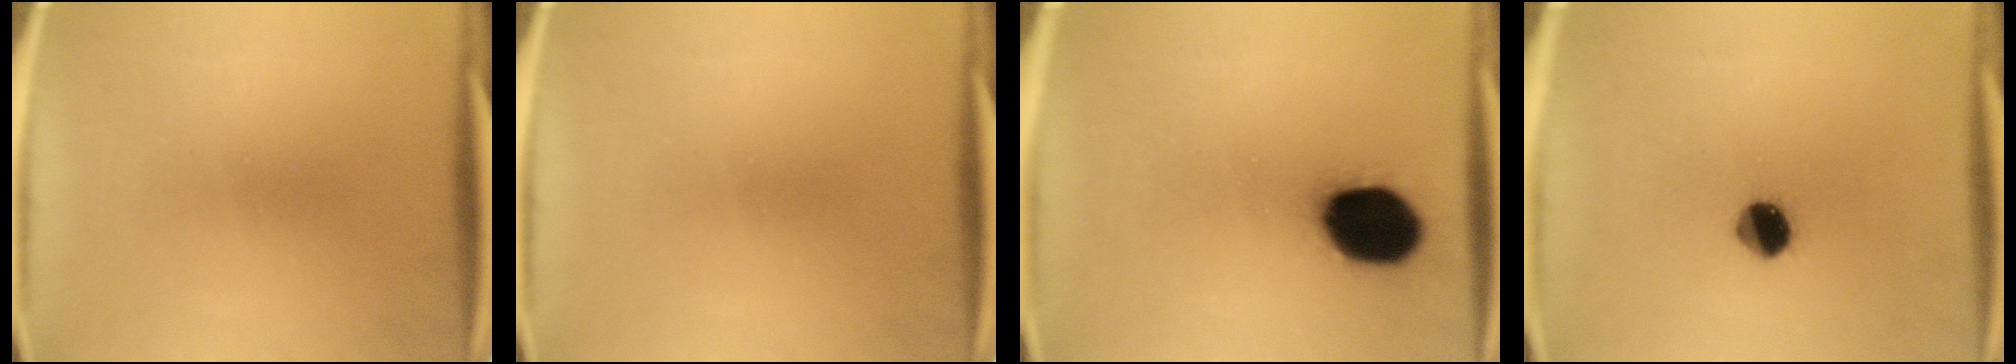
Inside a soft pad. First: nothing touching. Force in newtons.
{"total": 0.0}
{"total": 16.9}
{"total": 6.5}